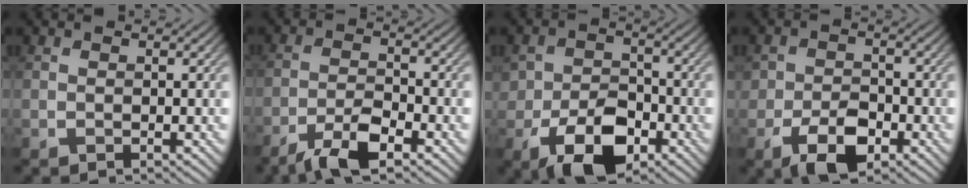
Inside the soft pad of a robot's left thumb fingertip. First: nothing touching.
{"total": 5.9, "force": [-4.3, 1.3, 3.9], "torque": [-0.074, 0.002, -0.082]}
{"total": 8.4, "force": [-4.3, 5.1, 5.1], "torque": [-0.095, -0.011, -0.077]}
{"total": 6.2, "force": [-3.2, 3.7, 3.8], "torque": [-0.066, -0.005, -0.063]}